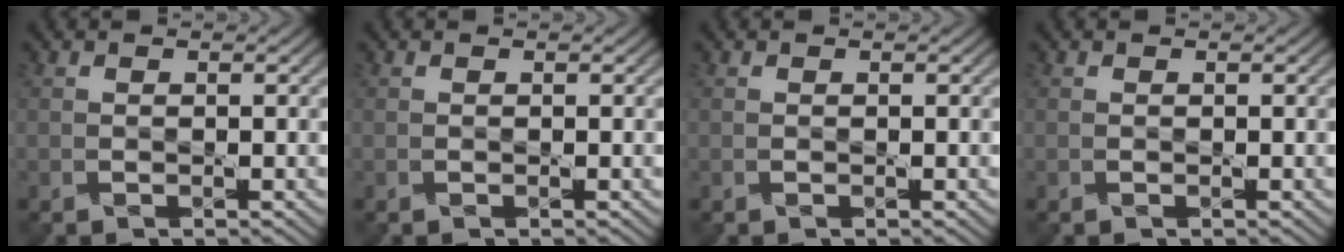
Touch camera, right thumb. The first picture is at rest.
{"total": 0.0}
{"total": 0.0}
{"total": 0.0}